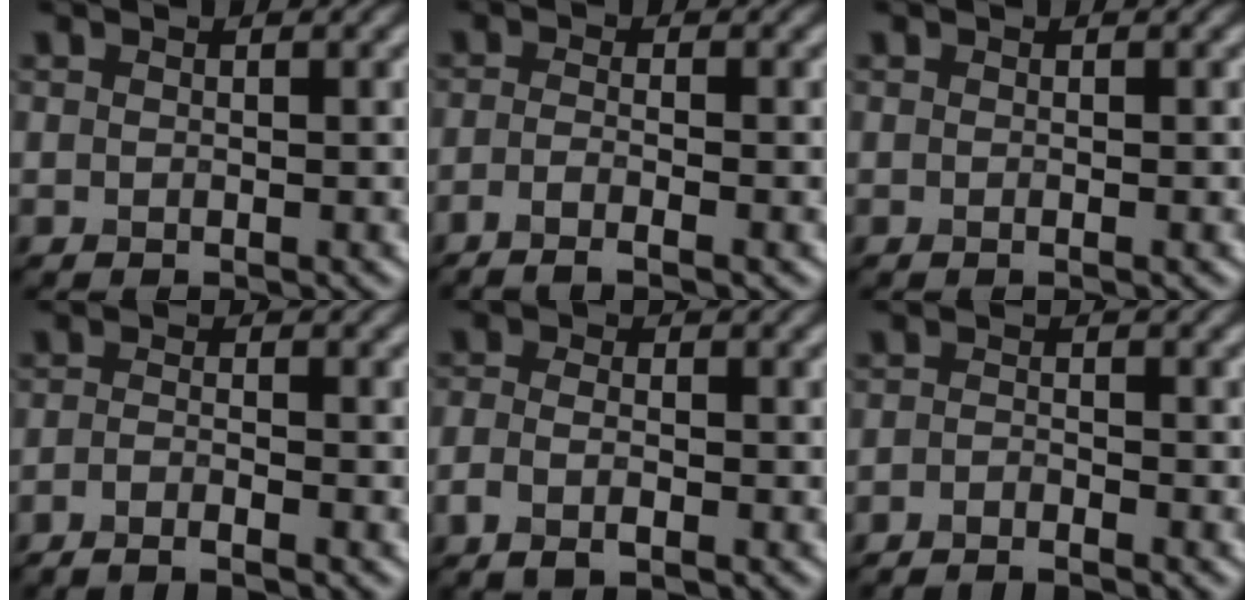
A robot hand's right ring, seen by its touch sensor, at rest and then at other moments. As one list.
[{"total": 3.0, "force": [-1.7, 0.7, 2.4], "torque": [-0.039, -0.006, -0.041]}, {"total": 0.7, "force": [-0.2, 0.2, 0.7], "torque": [-0.007, -0.004, -0.004]}, {"total": 2.5, "force": [-1.7, 0.4, 1.8], "torque": [-0.030, -0.003, -0.041]}, {"total": 2.8, "force": [-1.4, 1.2, 2.1], "torque": [-0.040, -0.008, -0.026]}, {"total": 2.0, "force": [-1.7, 0.2, 0.9], "torque": [-0.015, -0.005, -0.037]}]